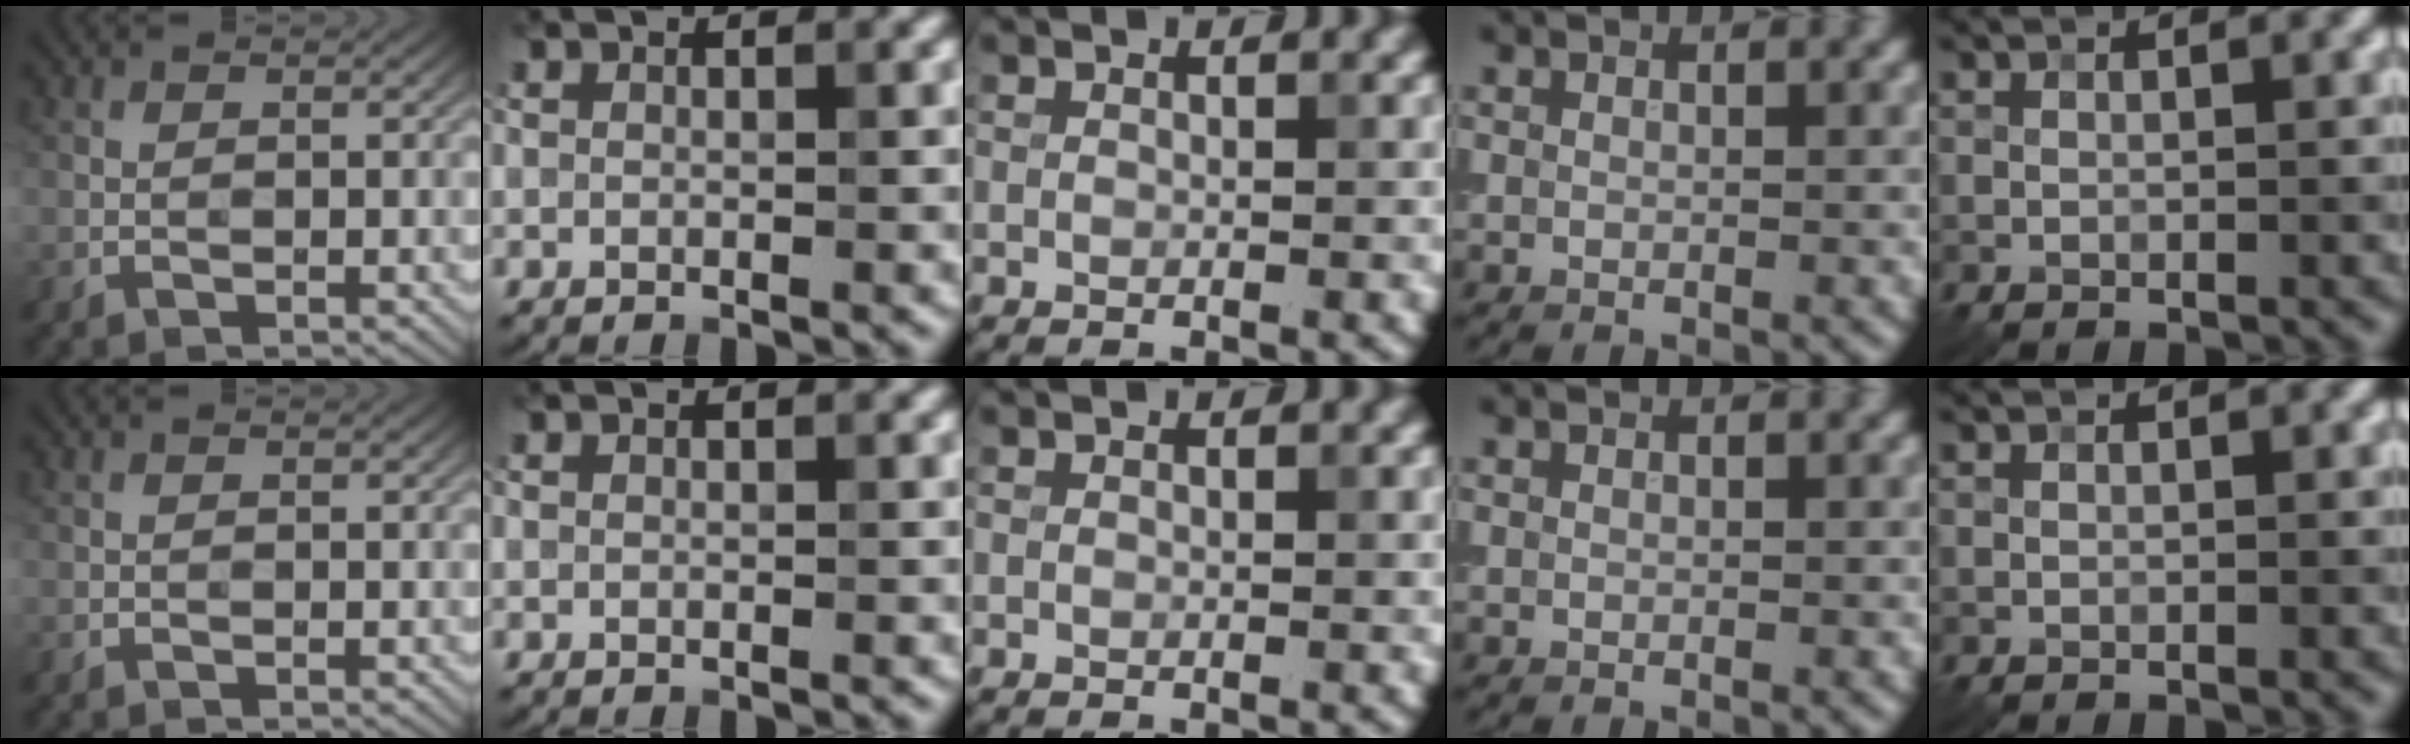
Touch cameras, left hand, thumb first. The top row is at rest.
{}